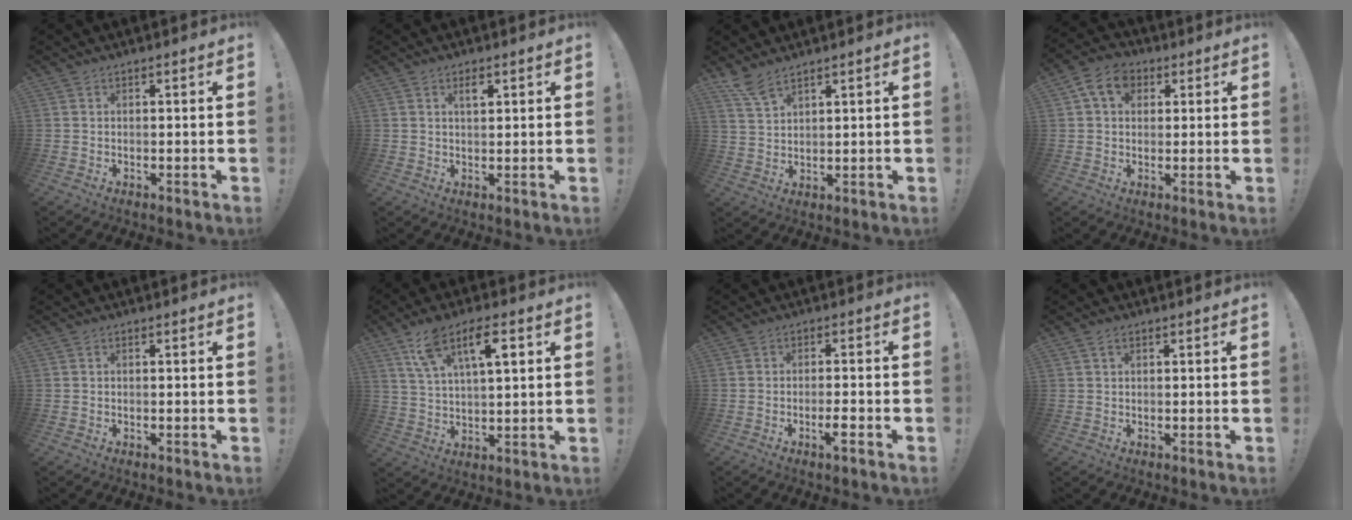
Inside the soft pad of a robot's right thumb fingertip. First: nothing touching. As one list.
[{"total": 2.7, "force": [1.5, 1.1, 1.9], "torque": [-0.018, -0.008, 0.022]}, {"total": 5.8, "force": [4.7, 1.2, 3.1], "torque": [-0.063, -0.027, 0.089]}, {"total": 8.7, "force": [3.2, 6.4, 4.8], "torque": [-0.079, 0.006, 0.062]}, {"total": 0.0}, {"total": 11.9, "force": [5.9, 4.7, 9.1], "torque": [-0.154, -0.008, 0.104]}, {"total": 3.7, "force": [-2.1, 0.0, 3.0], "torque": [-0.051, 0.002, -0.035]}, {"total": 1.6, "force": [0.9, 1.0, 1.0], "torque": [-0.020, 0.003, 0.016]}]